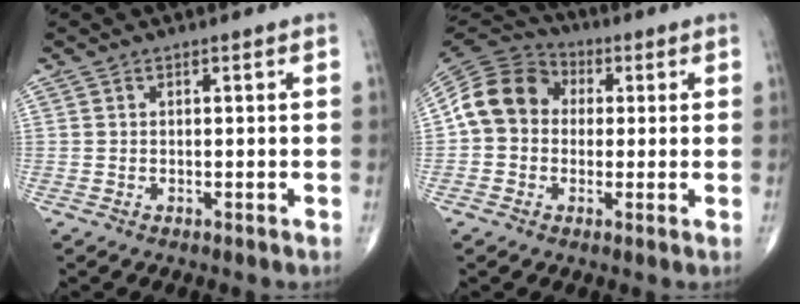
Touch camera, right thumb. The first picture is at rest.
{"total": 11.8, "force": [0.8, 10.0, 6.2], "torque": [-0.101, 0.033, 0.001]}